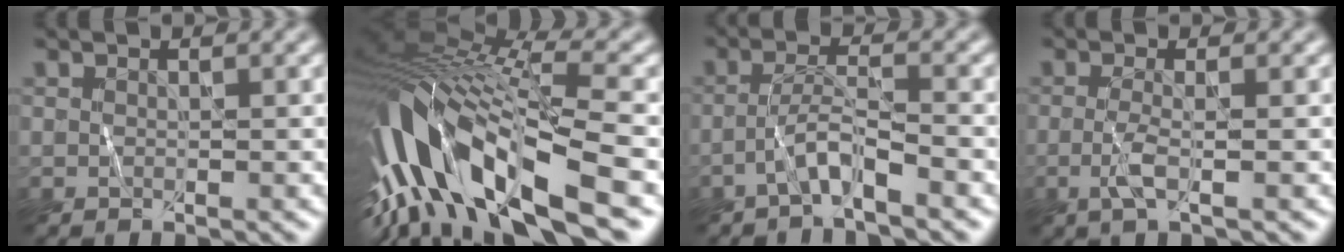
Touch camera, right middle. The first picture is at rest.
{"total": 14.6, "force": [-5.1, 5.8, 12.4], "torque": [-0.258, 0.021, -0.088]}
{"total": 2.9, "force": [-1.9, 0.2, 2.2], "torque": [-0.038, 0.016, -0.042]}
{"total": 1.9, "force": [-0.6, 0.3, 1.7], "torque": [-0.044, -0.001, -0.015]}